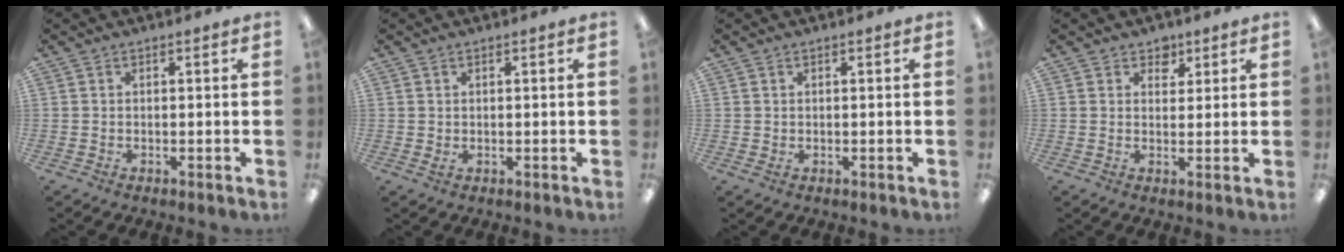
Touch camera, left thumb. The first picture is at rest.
{"total": 0.9, "force": [0.3, 0.6, 0.6], "torque": [-0.004, 0.000, 0.002]}
{"total": 0.7, "force": [0.3, 0.5, 0.4], "torque": [0.000, 0.000, 0.003]}
{"total": 3.2, "force": [2.3, 2.0, 0.6], "torque": [0.004, -0.009, 0.038]}